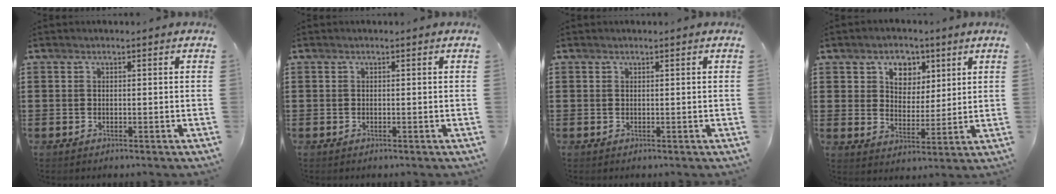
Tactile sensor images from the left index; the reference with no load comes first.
{"total": 0.0}
{"total": 0.0}
{"total": 5.5, "force": [3.3, 4.1, 1.8], "torque": [-0.035, 0.005, 0.053]}